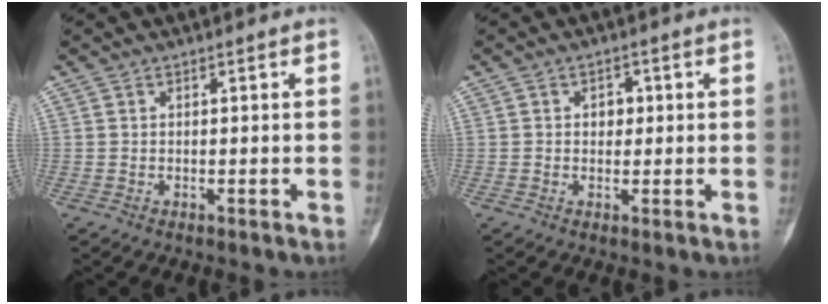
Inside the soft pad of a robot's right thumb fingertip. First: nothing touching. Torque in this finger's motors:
{"motor_torque": [0.52, -0.11, 0.24, -0.03, 0.02]}